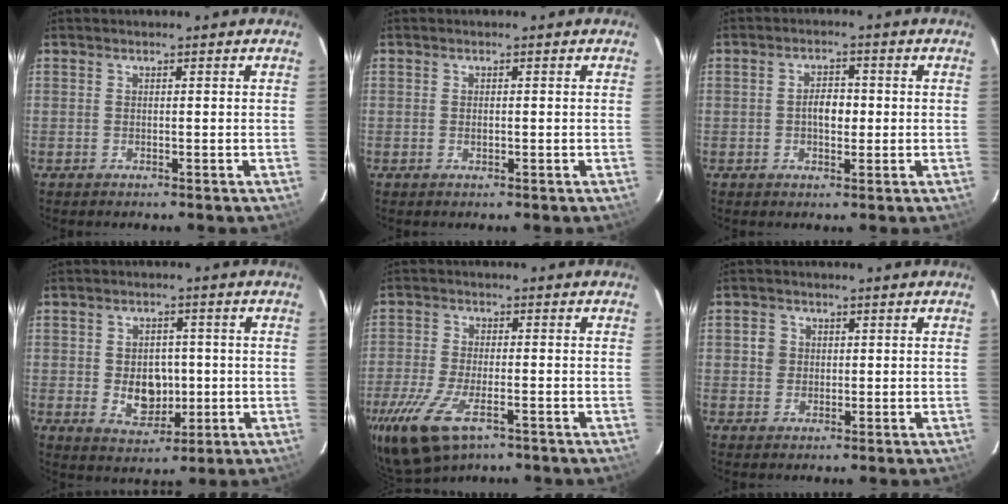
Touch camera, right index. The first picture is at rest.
{"total": 0.7, "force": [-0.1, 0.5, 0.5], "torque": [-0.009, 0.000, -0.001]}
{"total": 3.9, "force": [-0.3, 2.3, 3.1], "torque": [-0.053, 0.008, -0.004]}
{"total": 7.6, "force": [-0.7, 5.7, 5.0], "torque": [-0.094, 0.000, 0.003]}
{"total": 14.3, "force": [-8.2, 6.2, 10.0], "torque": [-0.237, -0.046, -0.148]}
{"total": 3.0, "force": [0.4, 2.9, 0.6], "torque": [-0.005, 0.013, 0.007]}